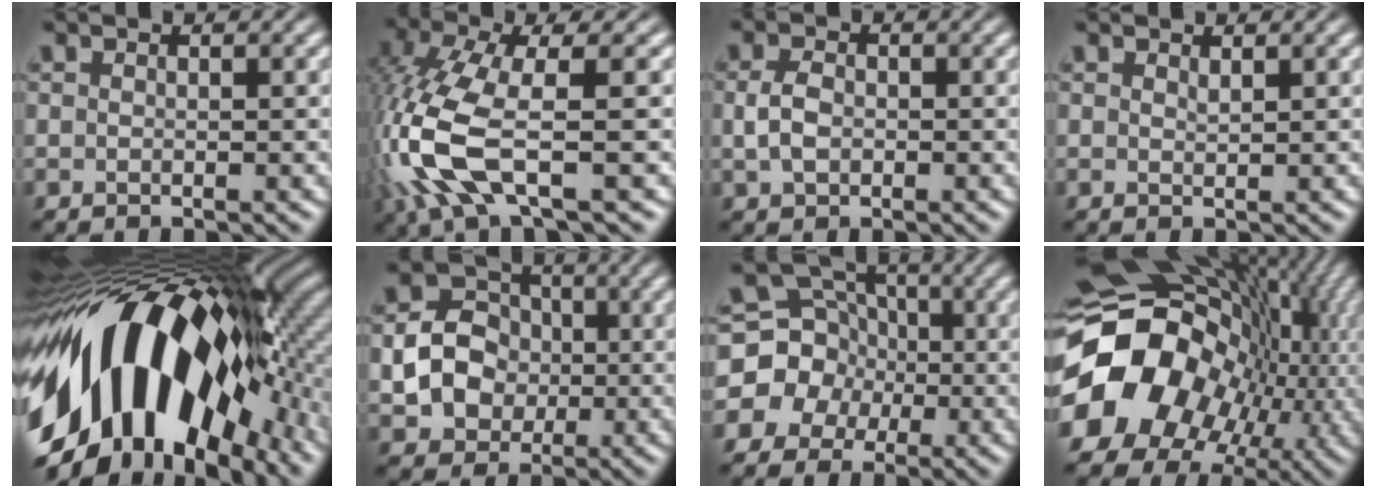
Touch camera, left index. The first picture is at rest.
{"total": 8.9, "force": [-2.9, 2.6, 8.0], "torque": [-0.208, -0.004, -0.056]}
{"total": 1.9, "force": [-0.2, 1.4, 1.3], "torque": [-0.036, -0.001, 0.002]}
{"total": 0.5, "force": [0.4, -0.3, -0.2], "torque": [0.003, -0.002, 0.014]}
{"total": 17.4, "force": [-3.0, 9.4, 14.4], "torque": [-0.251, 0.014, -0.066]}
{"total": 5.0, "force": [-0.7, 4.3, 2.3], "torque": [-0.044, 0.007, -0.012]}
{"total": 7.1, "force": [-1.5, 6.9, 1.2], "torque": [-0.021, 0.020, -0.049]}
{"total": 19.8, "force": [-2.7, 16.6, 10.5], "torque": [-0.197, -0.024, -0.049]}